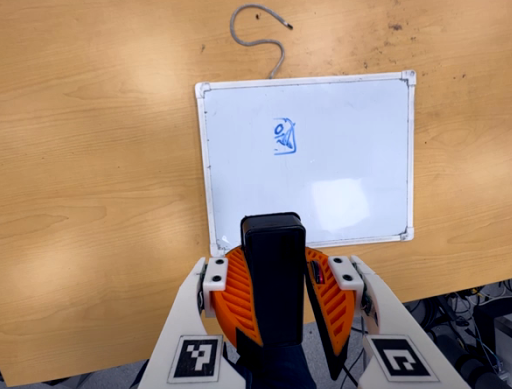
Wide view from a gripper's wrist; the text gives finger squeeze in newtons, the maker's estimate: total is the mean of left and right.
{"total": 11.1, "left": 11.0, "right": 11.3}